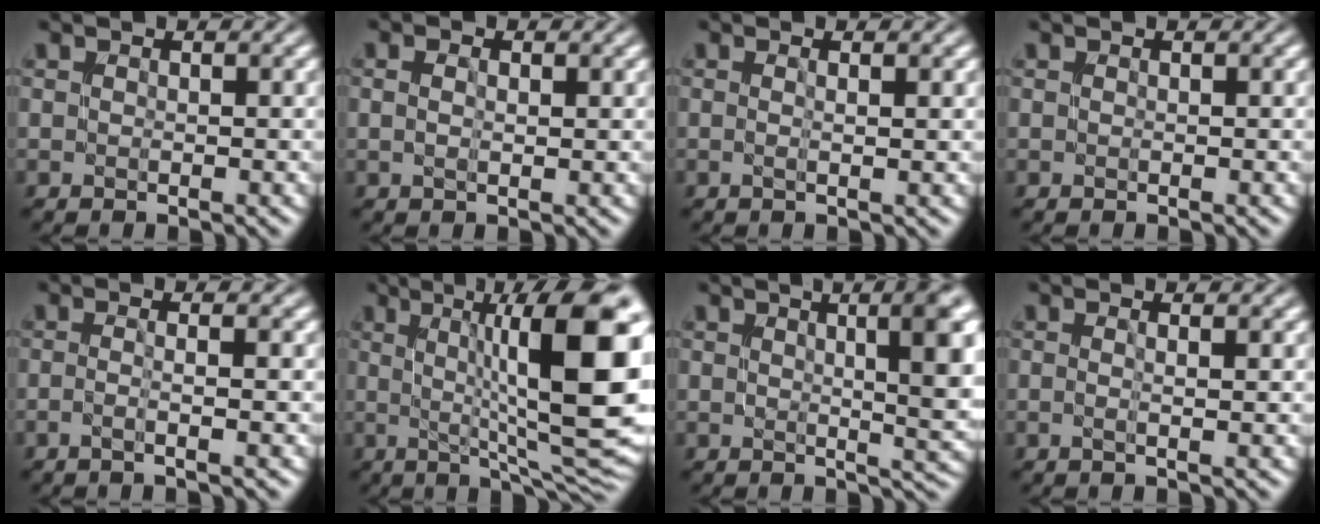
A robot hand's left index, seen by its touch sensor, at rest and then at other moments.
{"total": 1.6, "force": [0.5, 0.9, 1.3], "torque": [-0.020, -0.002, 0.002]}
{"total": 1.8, "force": [0.4, 0.7, 1.6], "torque": [-0.015, -0.004, -0.010]}
{"total": 0.0}
{"total": 3.4, "force": [0.1, 1.5, 3.1], "torque": [-0.026, -0.004, -0.028]}
{"total": 14.6, "force": [2.4, 3.5, 14.0], "torque": [-0.176, 0.005, 0.036]}
{"total": 8.3, "force": [2.2, 2.7, 7.5], "torque": [-0.066, 0.011, 0.027]}
{"total": 2.2, "force": [0.5, 0.8, 1.9], "torque": [-0.016, -0.003, -0.015]}